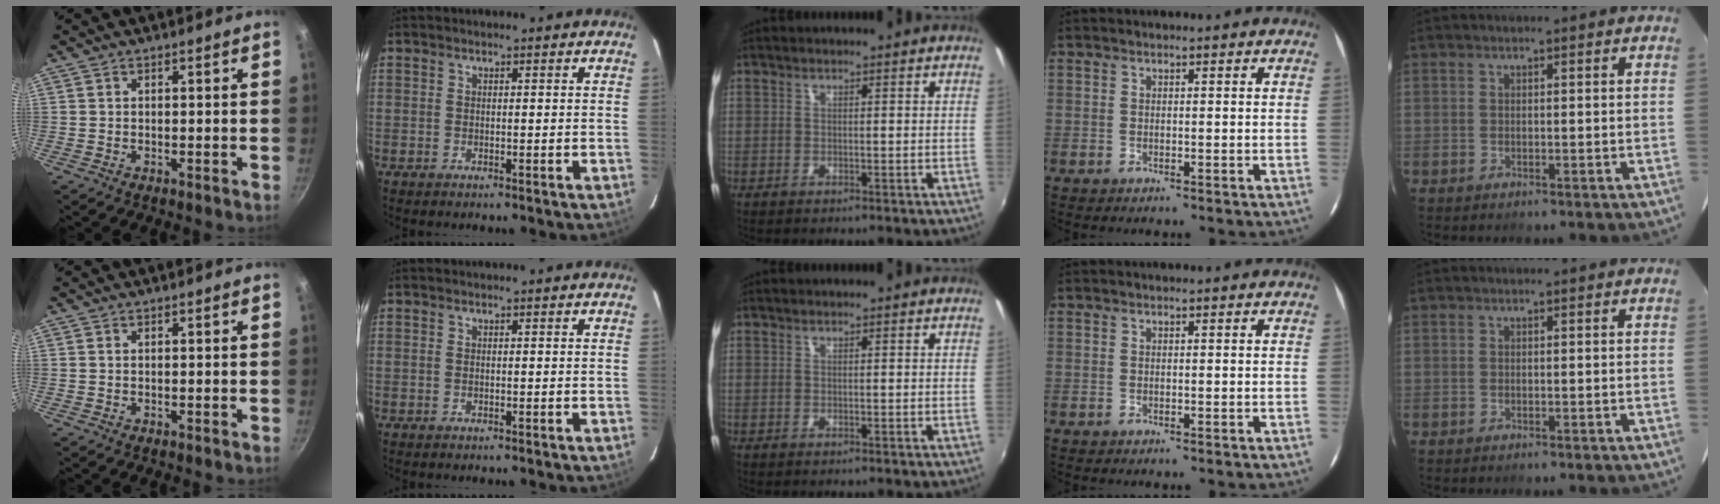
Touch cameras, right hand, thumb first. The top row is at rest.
{}